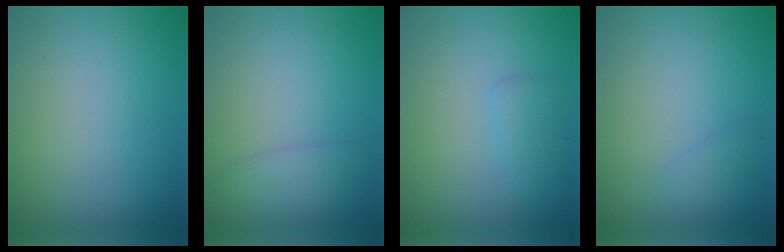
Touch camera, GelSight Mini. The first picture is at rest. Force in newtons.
{"total": 1.4, "press": 1.4, "slide": 0.1}
{"total": 1.2, "press": 1.2, "slide": 0.1}
{"total": 0.8, "press": 0.8, "slide": 0.0}